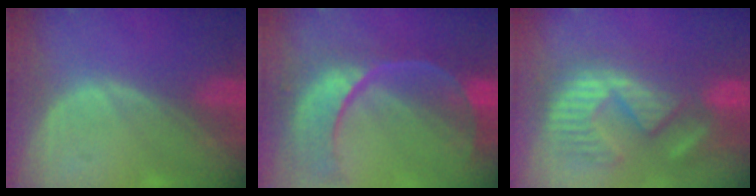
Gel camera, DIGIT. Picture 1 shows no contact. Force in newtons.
{"total": 12.3, "press": 9.9, "slide": 7.3}
{"total": 11.3, "press": 10.9, "slide": 3.2}